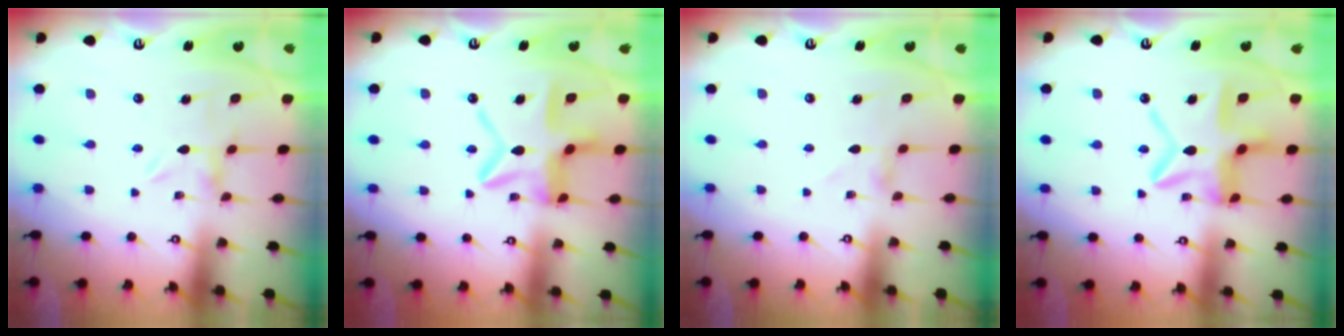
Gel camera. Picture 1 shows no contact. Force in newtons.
{"total": 15.7, "press": 15.7, "slide": 1.4}
{"total": 1.1, "press": 1.0, "slide": 0.3}
{"total": 15.7, "press": 15.7, "slide": 1.4}